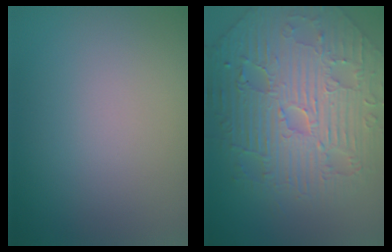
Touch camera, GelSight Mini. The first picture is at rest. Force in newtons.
{"total": 8.4, "press": 6.7, "slide": 5.2}